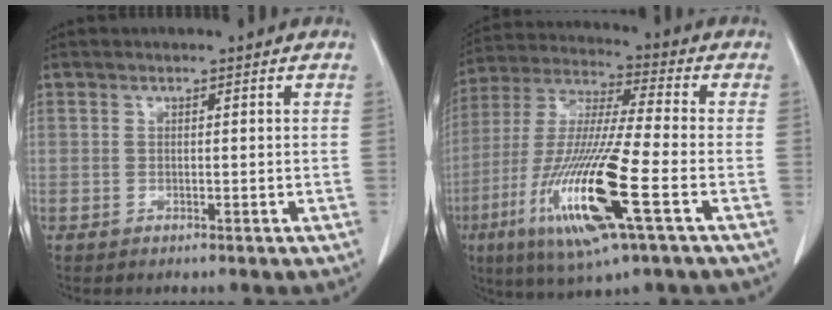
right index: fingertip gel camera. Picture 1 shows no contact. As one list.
[{"total": 18.5, "force": [-6.6, 1.2, 17.2], "torque": [-0.365, -0.028, -0.122]}]